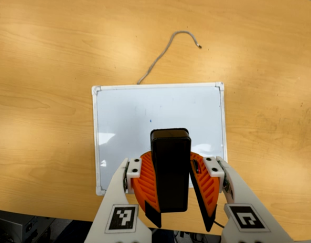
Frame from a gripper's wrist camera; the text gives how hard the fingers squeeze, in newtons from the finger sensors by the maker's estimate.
{"total": 10.2, "left": 10.3, "right": 10.2}